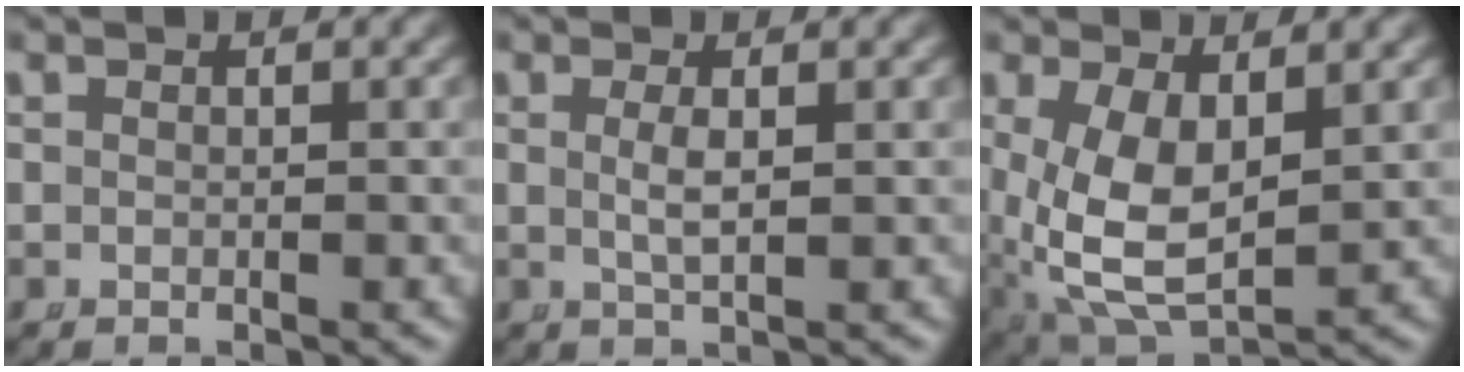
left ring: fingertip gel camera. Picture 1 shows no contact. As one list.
[{"total": 1.8, "force": [0.2, 0.0, 1.8], "torque": [-0.042, -0.011, 0.012]}, {"total": 8.4, "force": [-0.6, 5.5, 6.3], "torque": [-0.152, -0.055, 0.021]}]